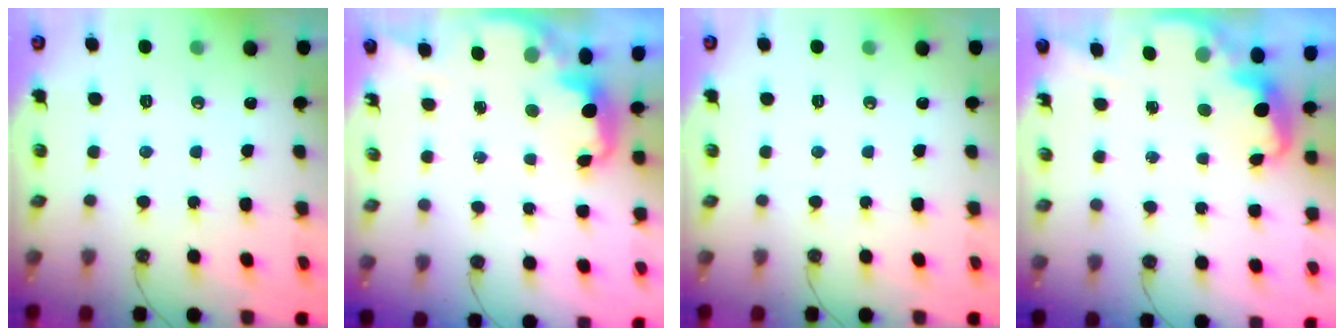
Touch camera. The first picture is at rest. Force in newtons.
{"total": 3.1, "press": 3.0, "slide": 0.7}
{"total": 0.0}
{"total": 2.7, "press": 2.6, "slide": 0.5}